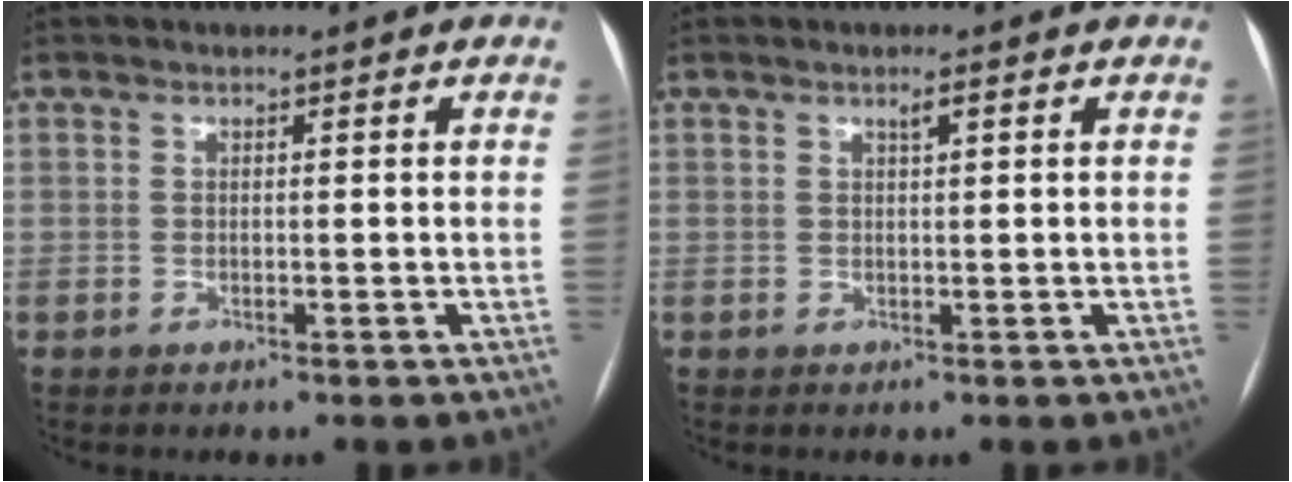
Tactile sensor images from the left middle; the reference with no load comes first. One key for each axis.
{"total": 1.2, "fx": 0.6, "fy": 0.1, "fz": 1.0, "tx": -0.019, "ty": 0.002, "tz": 0.010}